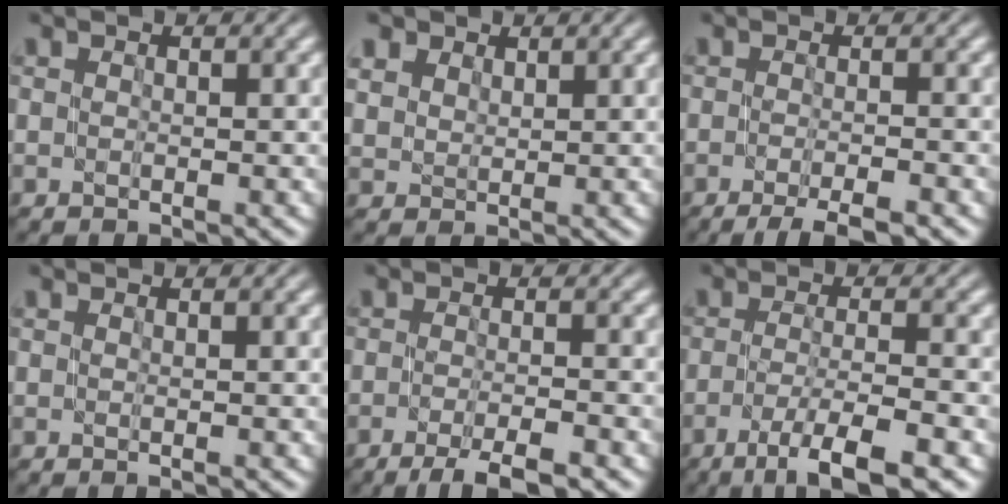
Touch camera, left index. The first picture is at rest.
{"total": 2.5, "force": [1.9, 1.5, 0.4], "torque": [-0.020, 0.003, 0.041]}
{"total": 4.3, "force": [-3.0, 0.8, 3.1], "torque": [-0.044, -0.003, -0.054]}
{"total": 0.5, "force": [0.0, 0.2, 0.5], "torque": [-0.006, -0.006, -0.005]}
{"total": 4.7, "force": [-3.1, 0.8, 3.4], "torque": [-0.052, -0.002, -0.057]}
{"total": 6.1, "force": [-3.5, 1.1, 4.9], "torque": [-0.079, 0.002, -0.063]}